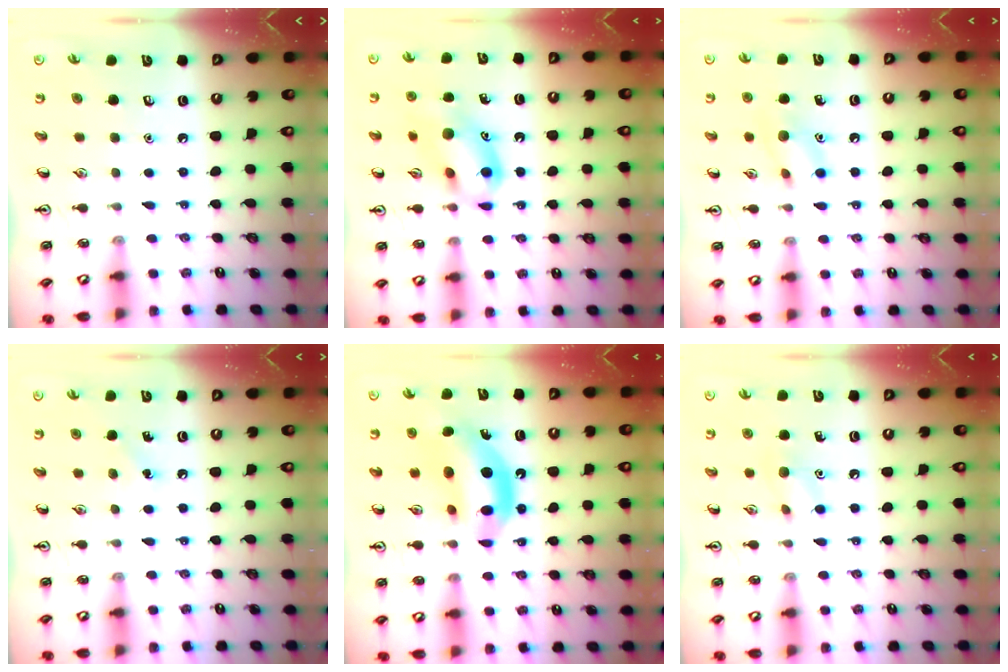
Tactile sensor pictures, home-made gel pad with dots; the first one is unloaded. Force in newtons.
{"total": 12.6, "press": 12.5, "slide": 1.5}
{"total": 8.9, "press": 8.9, "slide": 1.1}
{"total": 3.7, "press": 3.5, "slide": 1.3}
{"total": 13.1, "press": 12.5, "slide": 4.0}
{"total": 7.3, "press": 7.1, "slide": 1.4}